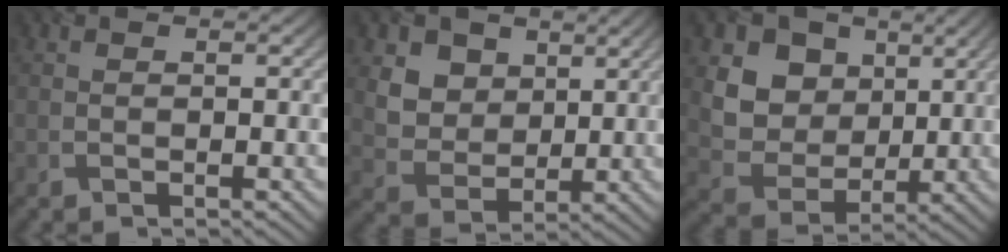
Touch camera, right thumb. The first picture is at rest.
{"total": 7.8, "force": [4.0, 5.8, 3.3], "torque": [-0.113, -0.022, 0.094]}
{"total": 10.1, "force": [4.3, 8.1, 4.4], "torque": [-0.130, -0.016, 0.104]}